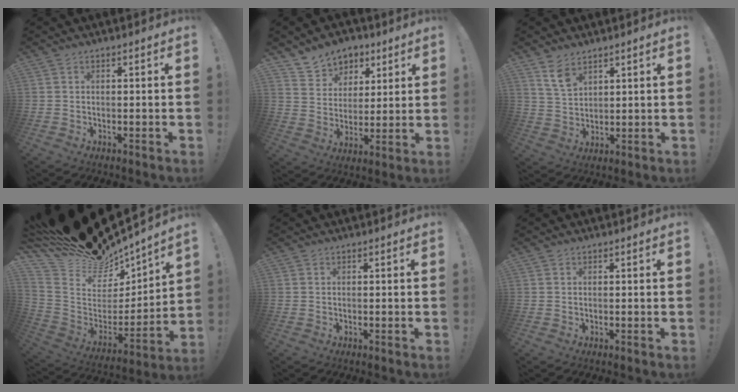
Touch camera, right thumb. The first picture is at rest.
{"total": 9.5, "force": [6.1, 7.1, 1.5], "torque": [-0.021, -0.045, 0.121]}
{"total": 7.1, "force": [4.8, 4.1, 3.1], "torque": [-0.053, -0.026, 0.092]}
{"total": 17.2, "force": [15.7, 5.1, 4.8], "torque": [-0.109, -0.120, 0.291]}
{"total": 0.0}
{"total": 0.0}